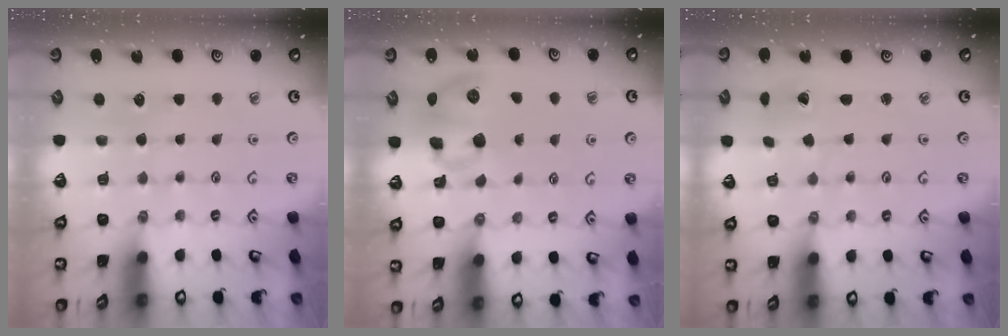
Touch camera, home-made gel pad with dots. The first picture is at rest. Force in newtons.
{"total": 10.4, "press": 10.2, "slide": 1.8}
{"total": 1.1, "press": 1.1, "slide": 0.1}